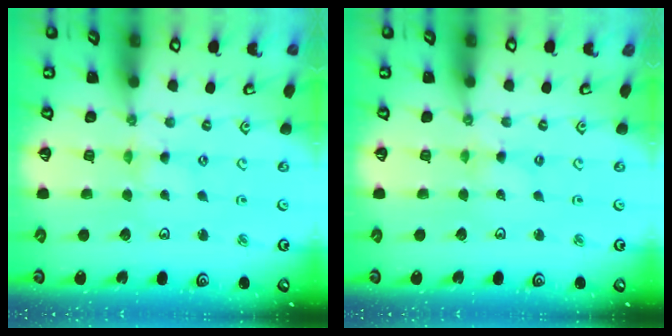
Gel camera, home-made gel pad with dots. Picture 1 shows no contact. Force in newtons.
{"total": 0.8, "press": 0.8, "slide": 0.2}